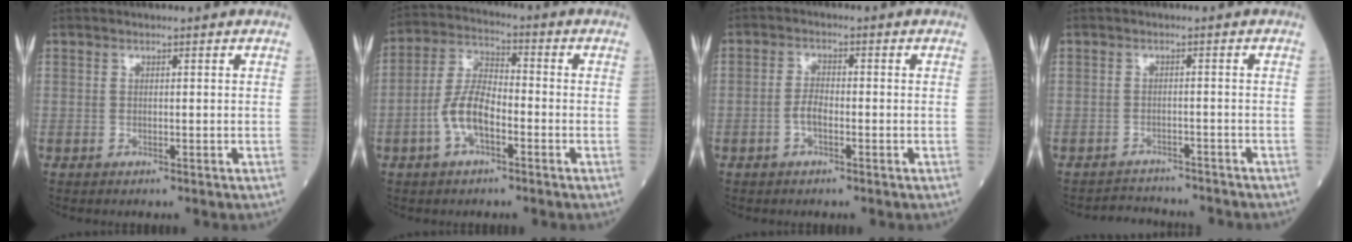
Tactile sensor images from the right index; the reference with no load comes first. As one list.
[{"total": 8.0, "force": [-2.7, 3.3, 6.7], "torque": [-0.146, 0.013, -0.055]}, {"total": 2.8, "force": [-1.0, 1.1, 2.3], "torque": [-0.046, 0.005, -0.019]}, {"total": 5.3, "force": [-5.1, 1.2, 0.1], "torque": [-0.004, 0.004, -0.069]}]